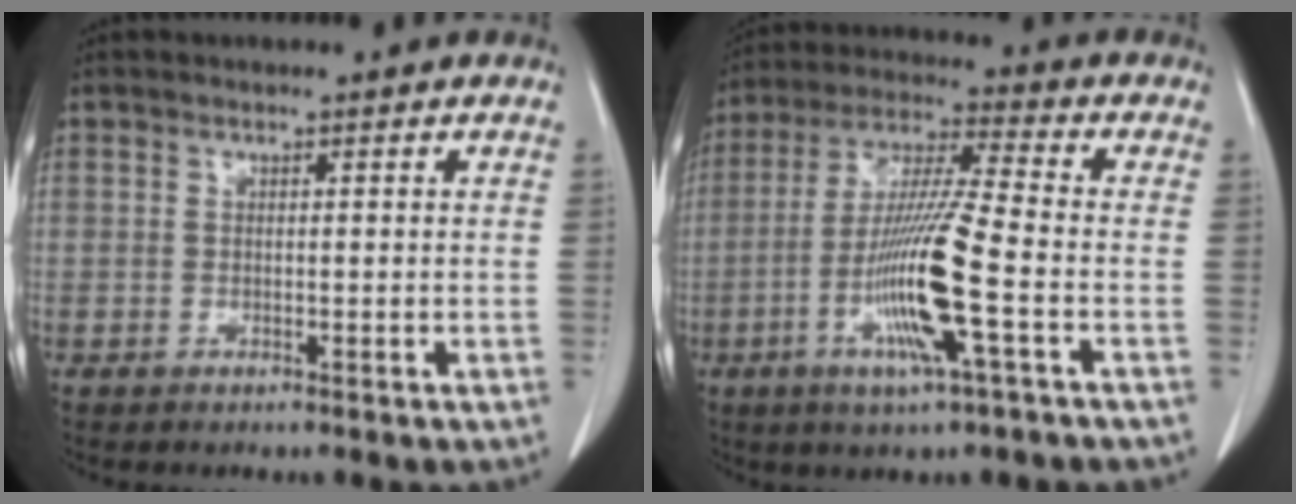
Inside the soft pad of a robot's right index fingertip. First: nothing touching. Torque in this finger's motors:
{"motor_torque": [2.14, 0.00, 0.42, 0.12]}